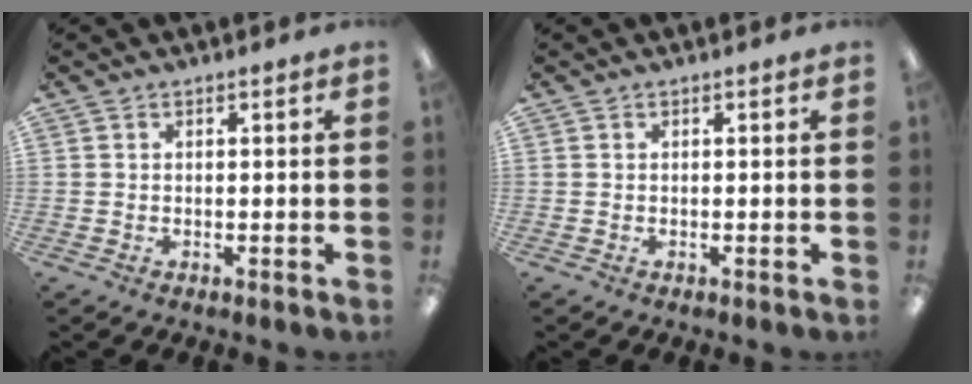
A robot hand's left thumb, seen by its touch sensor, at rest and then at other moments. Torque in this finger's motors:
{"motor_torque": [0.00, 0.00, -0.13, 0.13, 0.00]}